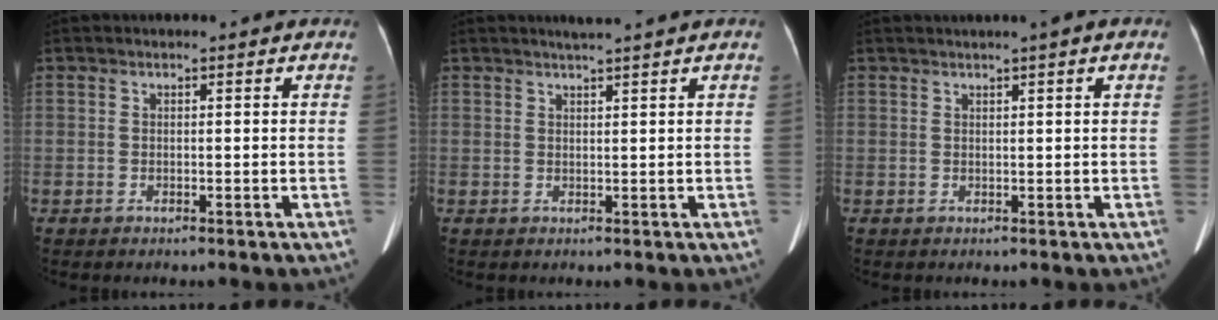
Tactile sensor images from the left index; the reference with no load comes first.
{"total": 1.8, "force": [1.5, -0.7, 0.7], "torque": [-0.008, 0.002, 0.031]}
{"total": 2.3, "force": [1.5, -0.1, 1.7], "torque": [-0.029, 0.019, 0.024]}